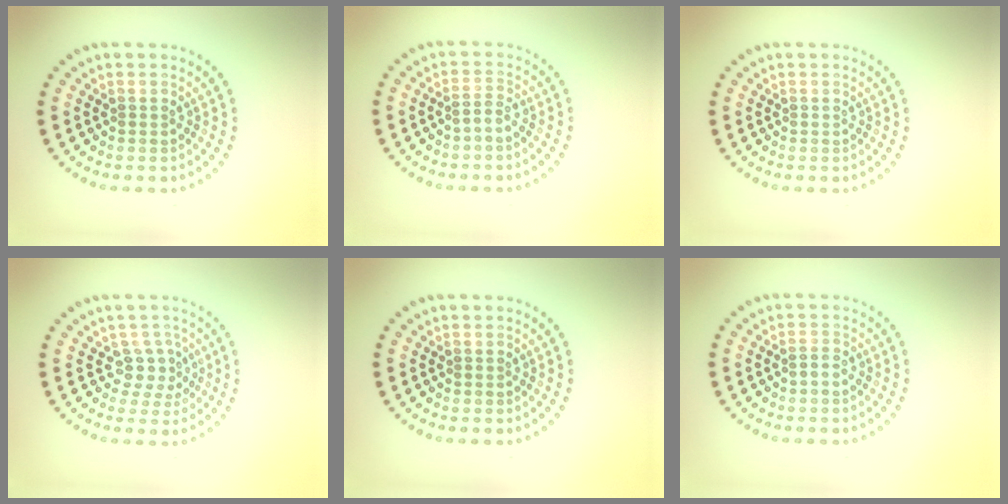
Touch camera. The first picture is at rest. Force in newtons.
{"total": 1.0, "press": 0.8, "slide": 0.7}
{"total": 0.0}
{"total": 2.2, "press": 1.5, "slide": 1.6}
{"total": 0.0}
{"total": 0.8, "press": 0.7, "slide": 0.3}